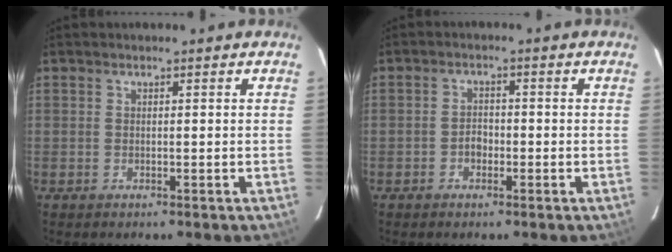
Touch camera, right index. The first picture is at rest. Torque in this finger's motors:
{"motor_torque": [0.22, 0.10, 0.05, 0.01]}